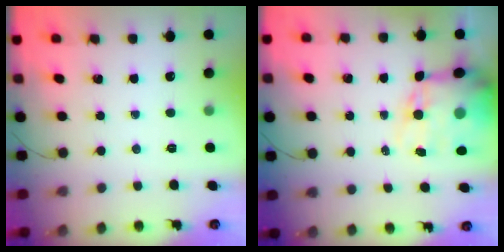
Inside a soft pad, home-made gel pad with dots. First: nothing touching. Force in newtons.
{"total": 14.7, "press": 14.3, "slide": 3.6}